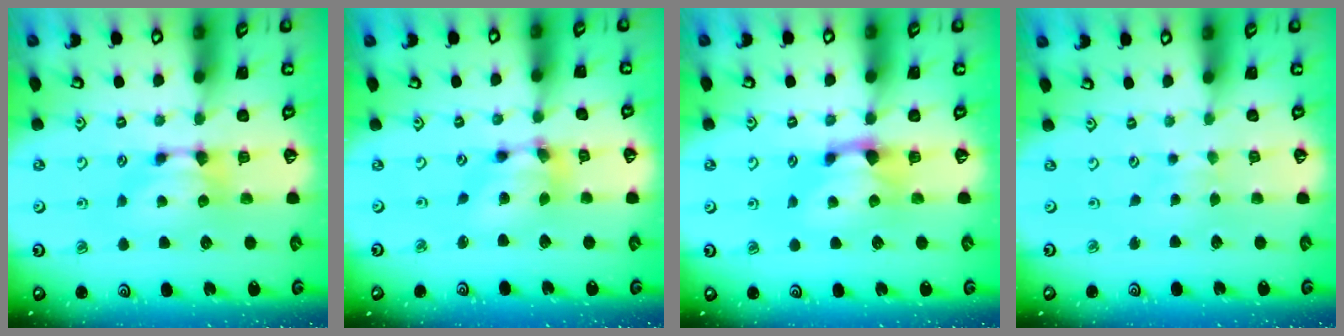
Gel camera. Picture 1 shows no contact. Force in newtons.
{"total": 6.4, "press": 6.0, "slide": 2.2}
{"total": 1.2, "press": 0.3, "slide": 1.2}
{"total": 2.9, "press": 2.9, "slide": 0.0}